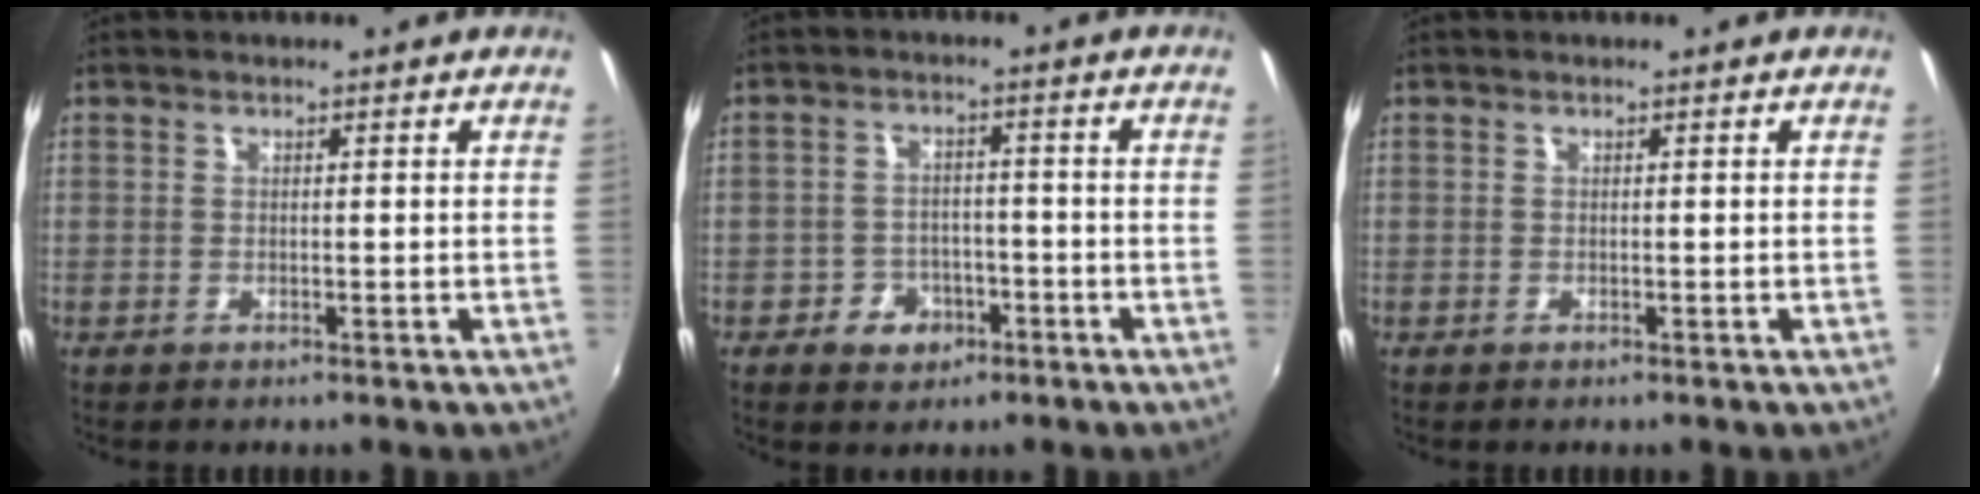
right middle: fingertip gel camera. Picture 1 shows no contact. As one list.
[{"total": 5.7, "force": [-3.2, 4.5, 1.5], "torque": [-0.044, 0.012, -0.042]}, {"total": 0.0}]